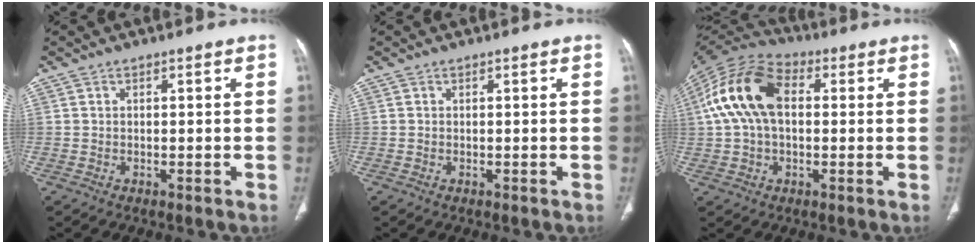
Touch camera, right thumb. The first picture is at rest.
{"total": 0.0}
{"total": 15.5, "force": [2.2, 9.7, 12.0], "torque": [-0.237, 0.035, 0.032]}